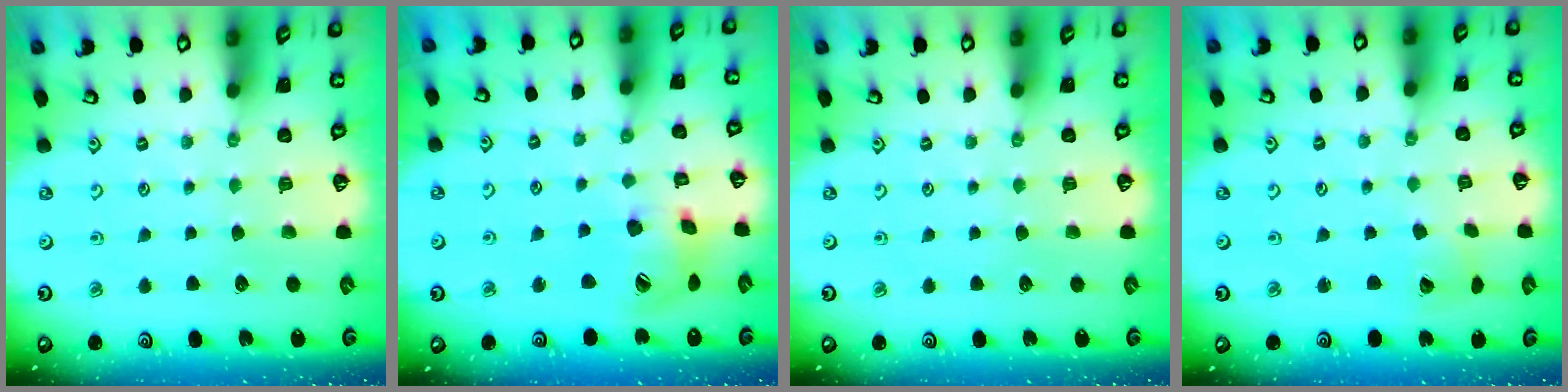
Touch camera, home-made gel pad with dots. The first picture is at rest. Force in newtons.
{"total": 15.4, "press": 15.2, "slide": 2.2}
{"total": 0.0}
{"total": 2.8, "press": 2.8, "slide": 0.4}